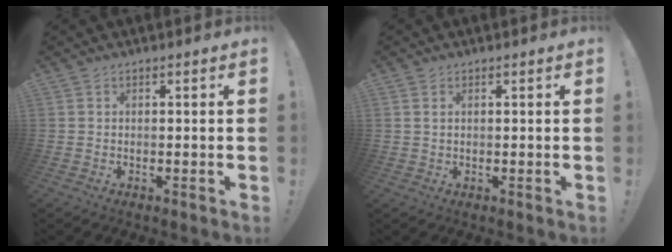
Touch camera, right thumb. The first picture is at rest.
{"total": 1.2, "force": [0.6, 0.6, 0.9], "torque": [-0.022, 0.004, 0.012]}